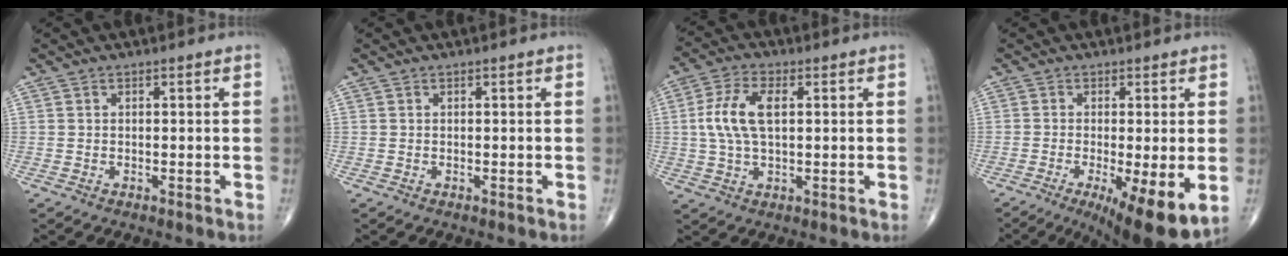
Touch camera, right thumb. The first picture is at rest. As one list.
[{"total": 0.0}, {"total": 9.2, "force": [1.3, 4.6, 7.8], "torque": [-0.170, 0.010, 0.024]}, {"total": 12.3, "force": [-3.8, 3.1, 11.3], "torque": [-0.162, -0.023, -0.051]}]